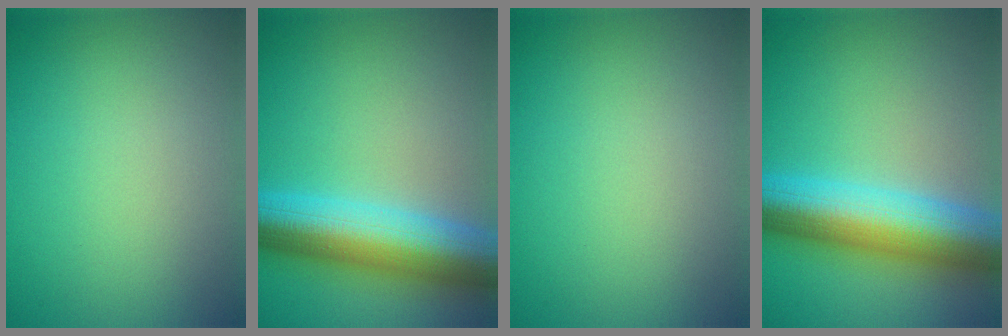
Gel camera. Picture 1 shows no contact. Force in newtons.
{"total": 10.1, "press": 10.1, "slide": 0.3}
{"total": 0.0}
{"total": 10.8, "press": 10.8, "slide": 0.2}